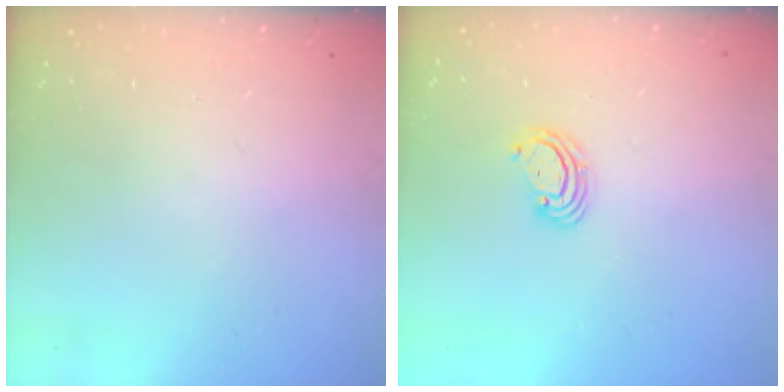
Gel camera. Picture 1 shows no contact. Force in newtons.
{"total": 3.8, "press": 3.8, "slide": 0.3}